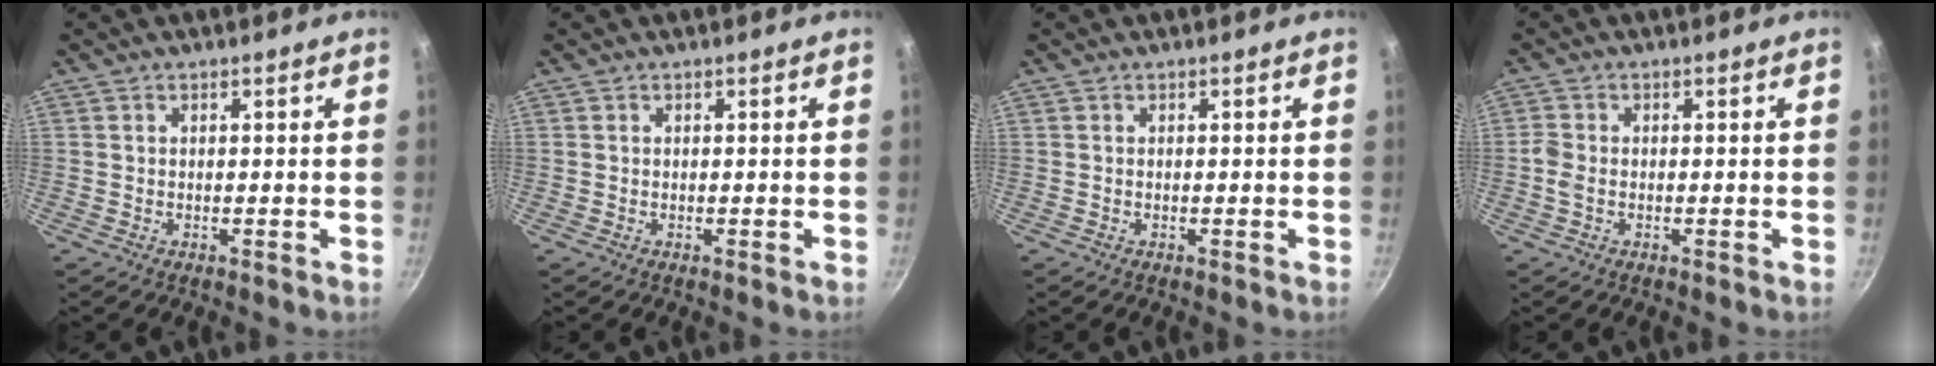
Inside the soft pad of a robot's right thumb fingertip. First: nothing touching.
{"total": 0.0}
{"total": 0.0}
{"total": 2.2, "force": [-0.5, 1.5, 1.6], "torque": [-0.041, 0.003, -0.015]}